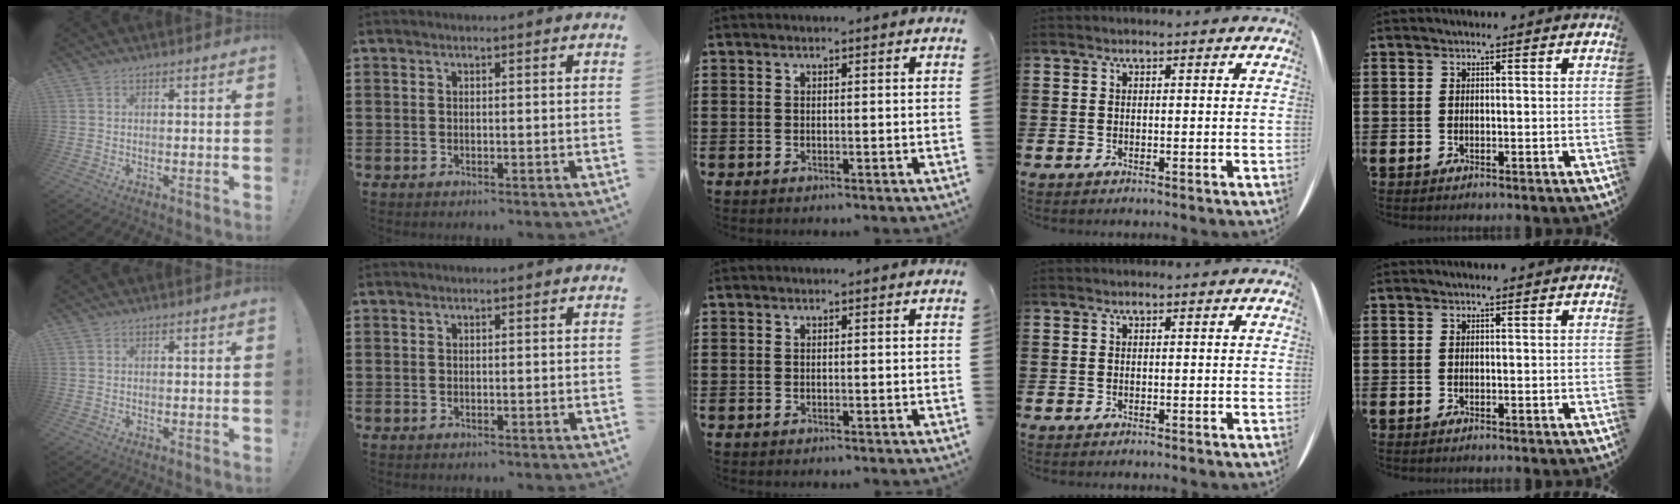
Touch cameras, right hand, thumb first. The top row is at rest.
{}